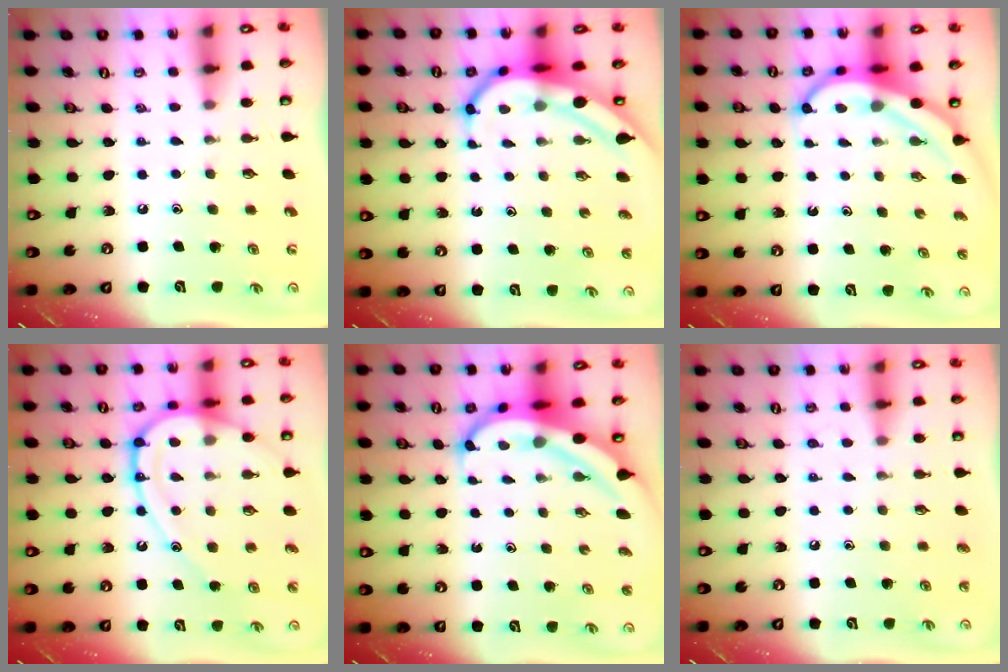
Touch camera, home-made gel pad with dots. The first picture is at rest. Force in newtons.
{"total": 6.5, "press": 6.5, "slide": 0.7}
{"total": 6.0, "press": 6.0, "slide": 0.6}
{"total": 15.0, "press": 14.9, "slide": 1.7}
{"total": 7.6, "press": 7.5, "slide": 1.5}
{"total": 5.0, "press": 5.0, "slide": 0.6}